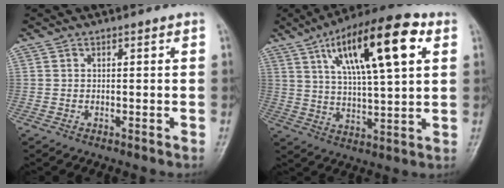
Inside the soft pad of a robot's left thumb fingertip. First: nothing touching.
{"total": 19.8, "force": [7.9, 6.3, 17.0], "torque": [-0.258, -0.008, 0.126]}